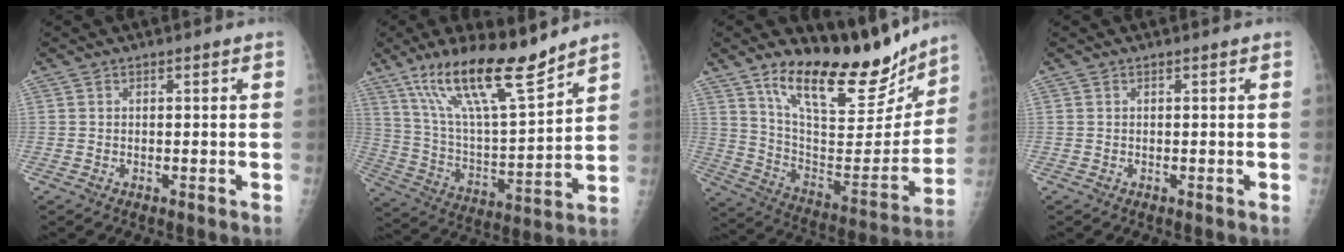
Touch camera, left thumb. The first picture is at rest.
{"total": 18.6, "force": [13.5, 3.8, 12.3], "torque": [-0.194, -0.072, 0.246]}
{"total": 23.1, "force": [17.6, 7.9, 12.7], "torque": [-0.142, -0.101, 0.289]}
{"total": 0.0}